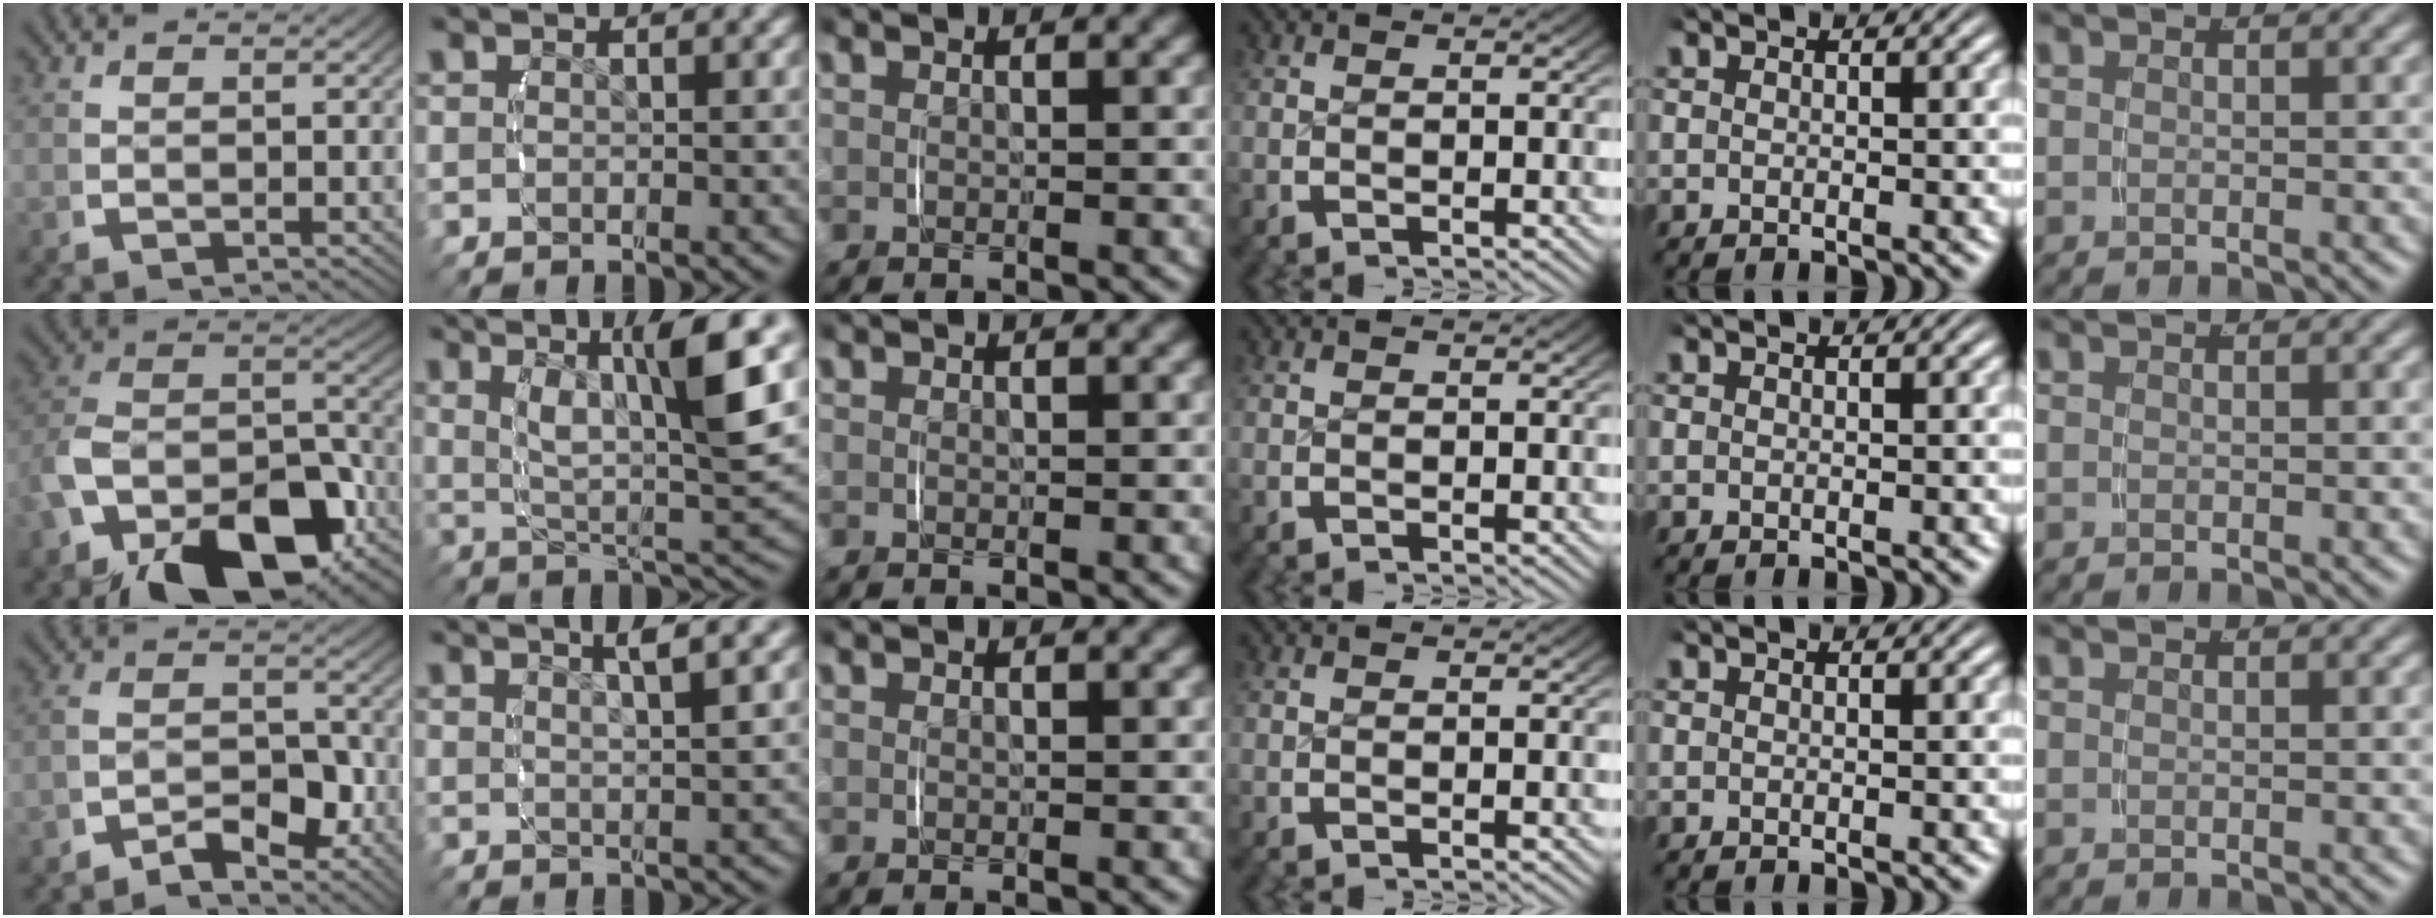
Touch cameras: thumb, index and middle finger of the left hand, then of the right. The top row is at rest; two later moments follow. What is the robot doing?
{"motion": "lift_and_place", "object": "ethernet cable"}